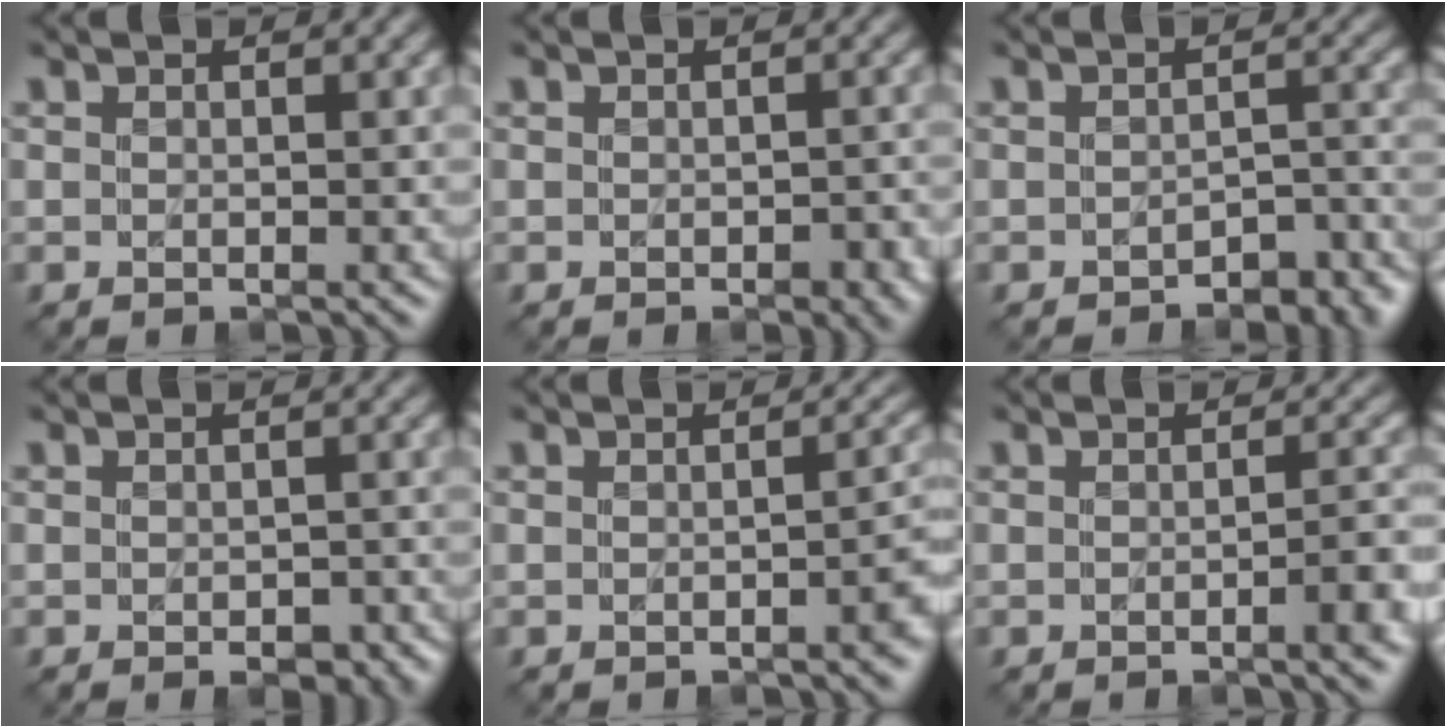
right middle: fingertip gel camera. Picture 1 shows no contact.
{"total": 2.0, "force": [-0.6, 1.1, 1.6], "torque": [-0.023, -0.006, -0.003]}
{"total": 3.4, "force": [-2.6, 1.5, 1.6], "torque": [-0.015, -0.001, -0.029]}
{"total": 2.5, "force": [-1.1, 1.3, 1.9], "torque": [-0.026, -0.010, -0.009]}
{"total": 2.5, "force": [-0.8, 0.8, 2.2], "torque": [-0.023, 0.007, -0.012]}
{"total": 2.6, "force": [-0.7, 0.5, 2.5], "torque": [-0.029, 0.004, -0.014]}